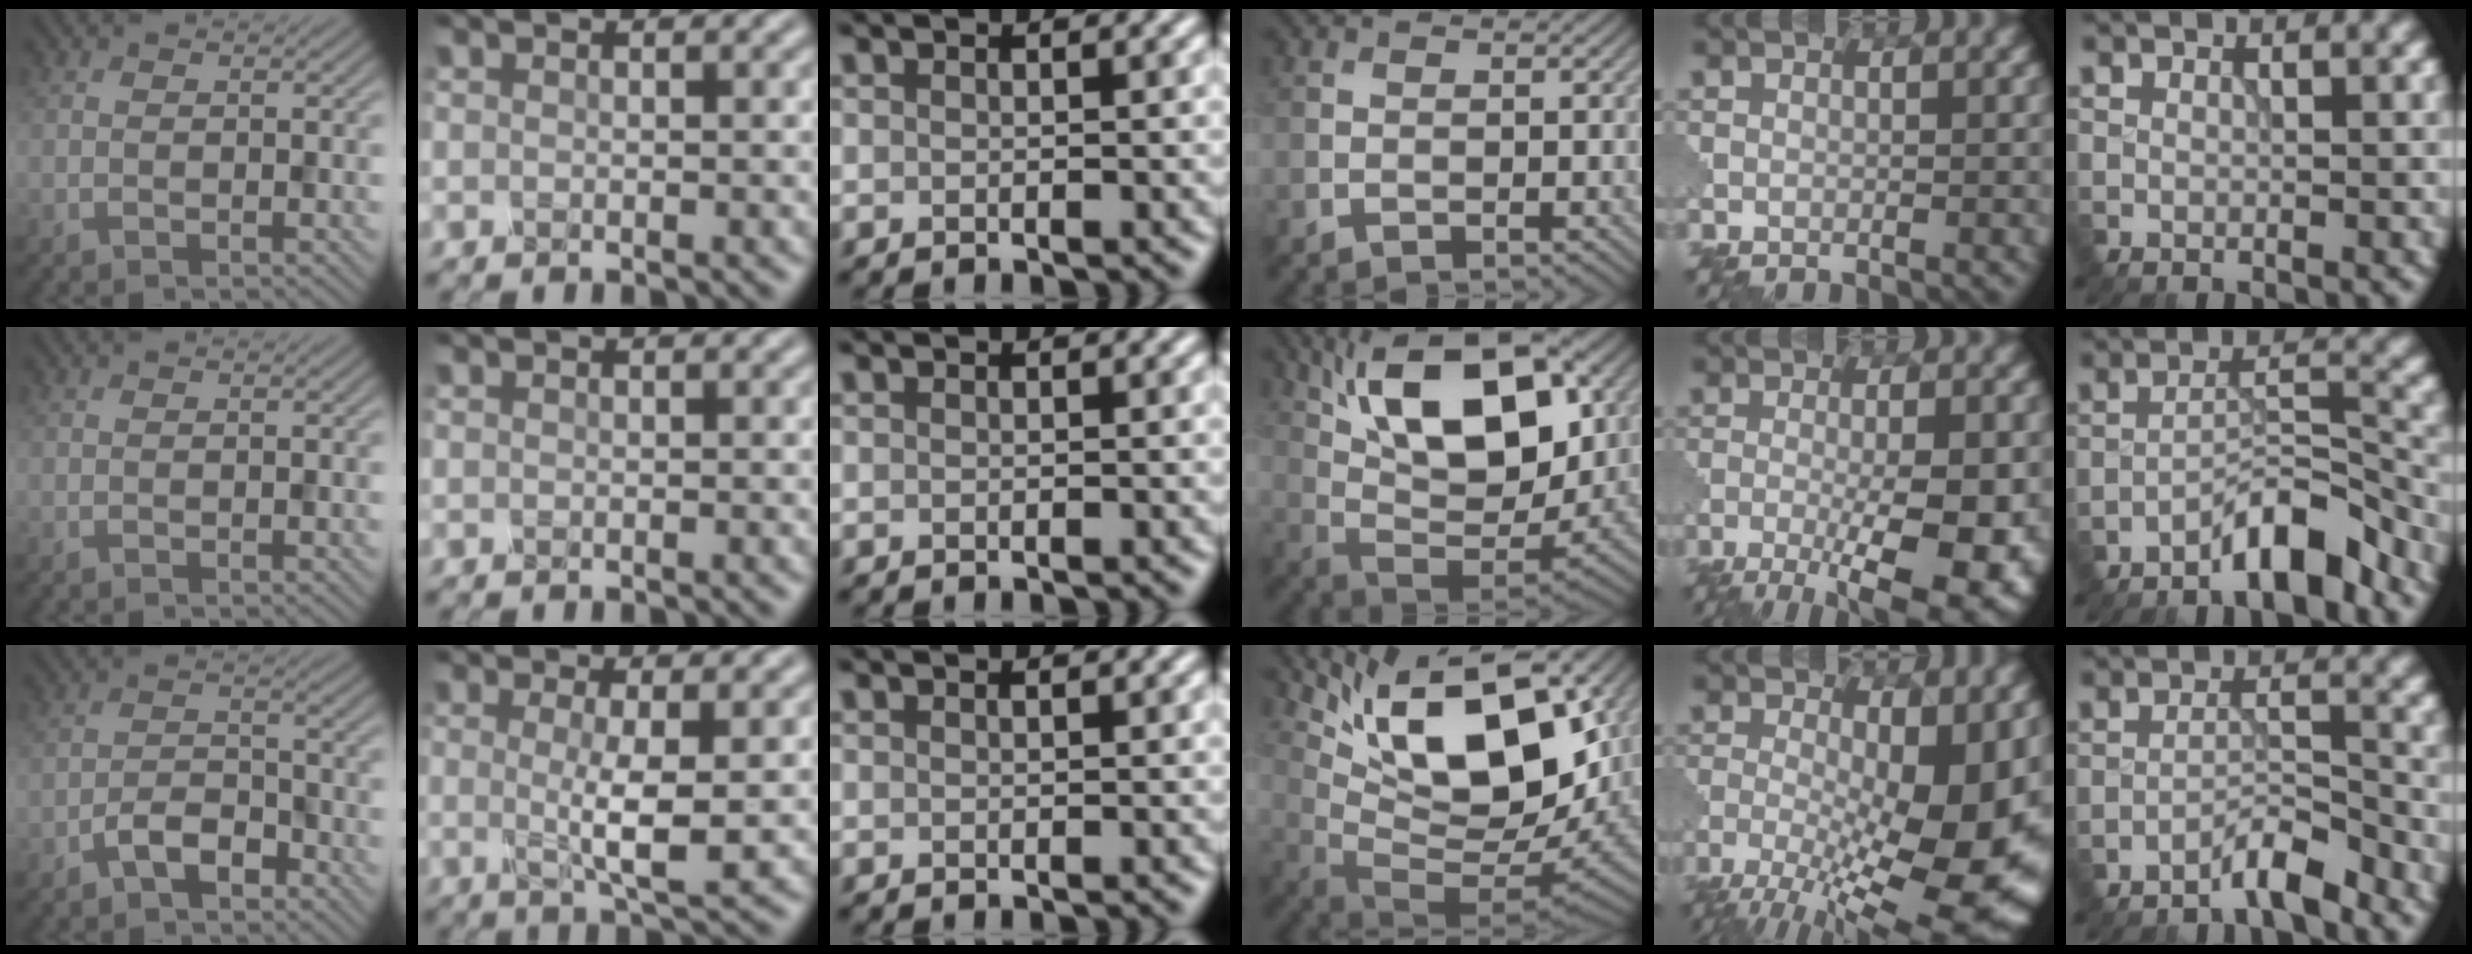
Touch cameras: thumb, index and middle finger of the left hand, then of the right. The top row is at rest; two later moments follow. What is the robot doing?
{"motion": "disassemble", "object": "glue stick"}